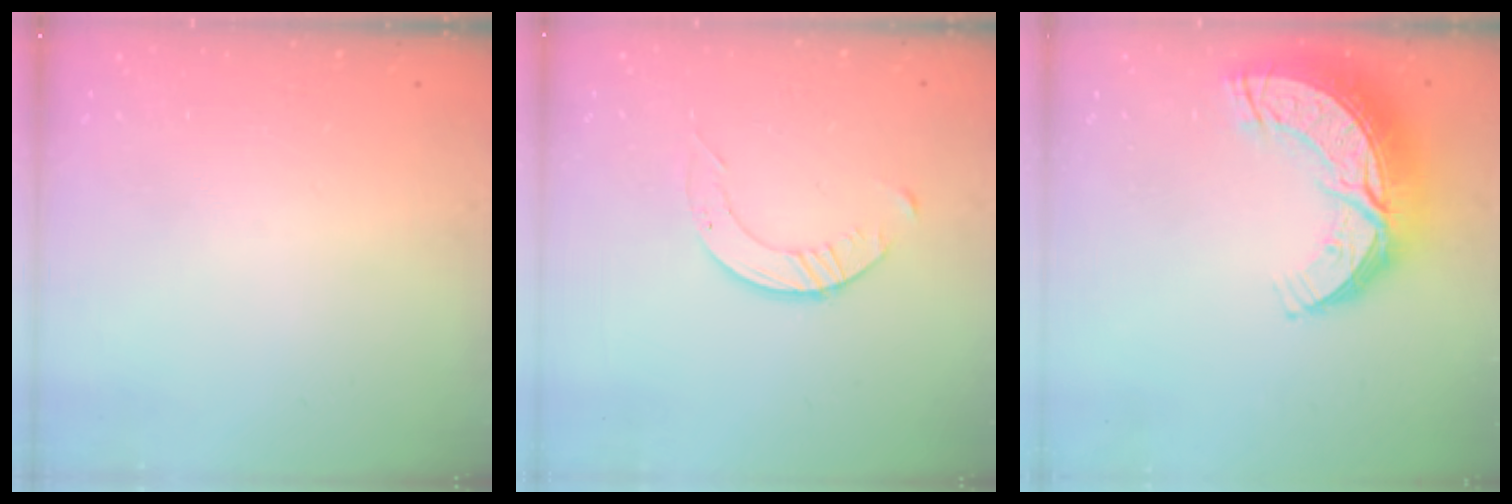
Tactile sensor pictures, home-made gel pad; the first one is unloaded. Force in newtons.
{"total": 3.5, "press": 3.5, "slide": 0.5}
{"total": 17.3, "press": 17.2, "slide": 1.2}